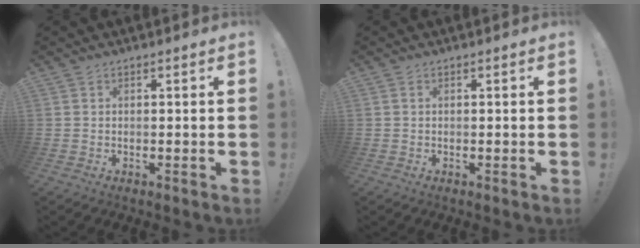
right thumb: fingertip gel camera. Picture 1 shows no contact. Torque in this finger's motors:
{"motor_torque": [-0.15, 0.07, 0.24, -0.09, 0.06]}